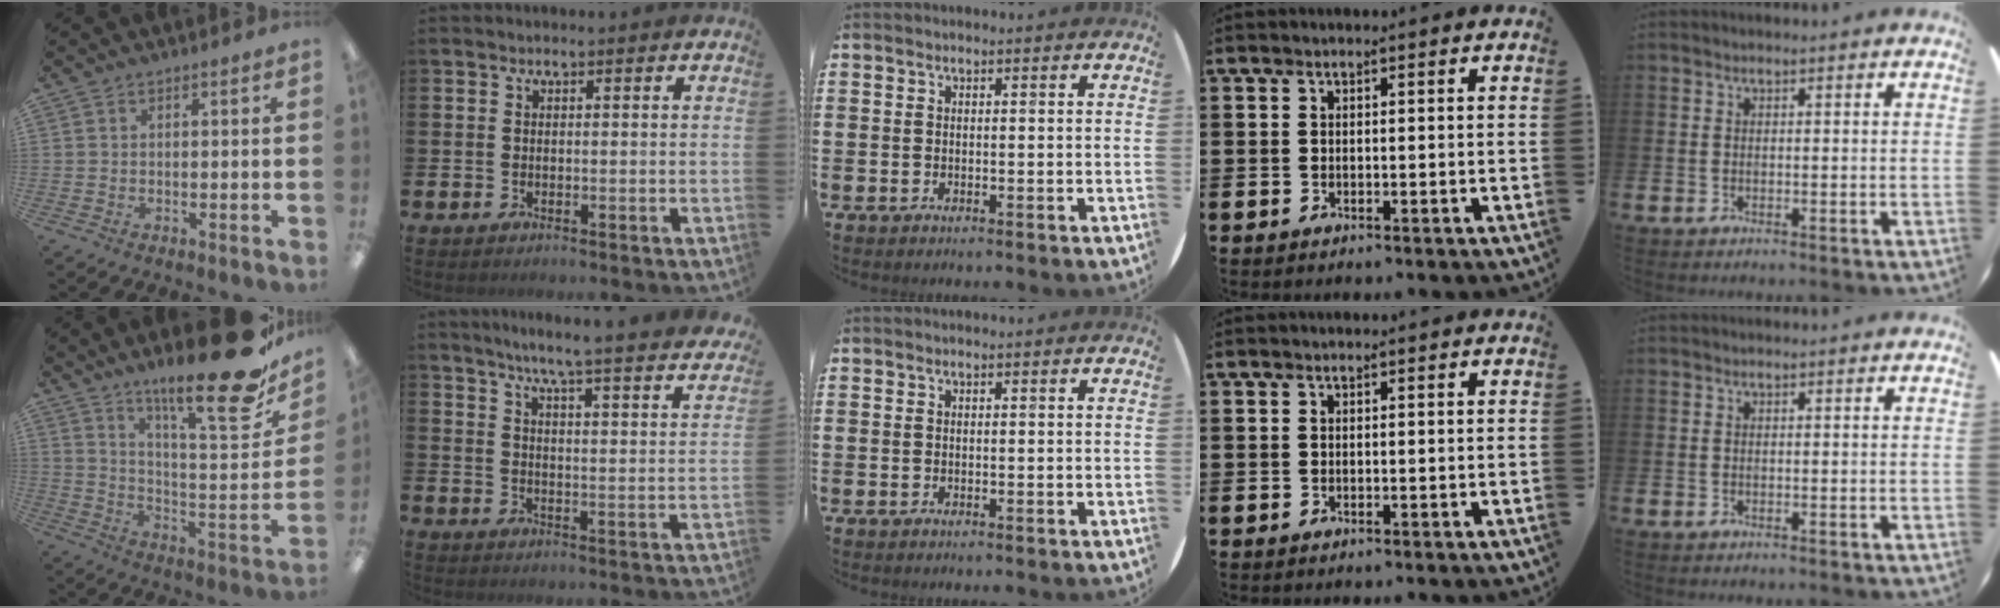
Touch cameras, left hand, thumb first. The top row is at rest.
{"thumb": {"total": 22.3, "force": [16.6, 4.8, 14.2], "torque": [-0.202, -0.126, 0.261]}, "index": {"total": 5.7, "force": [5.3, -0.6, 2.0], "torque": [-0.053, -0.048, 0.084]}}